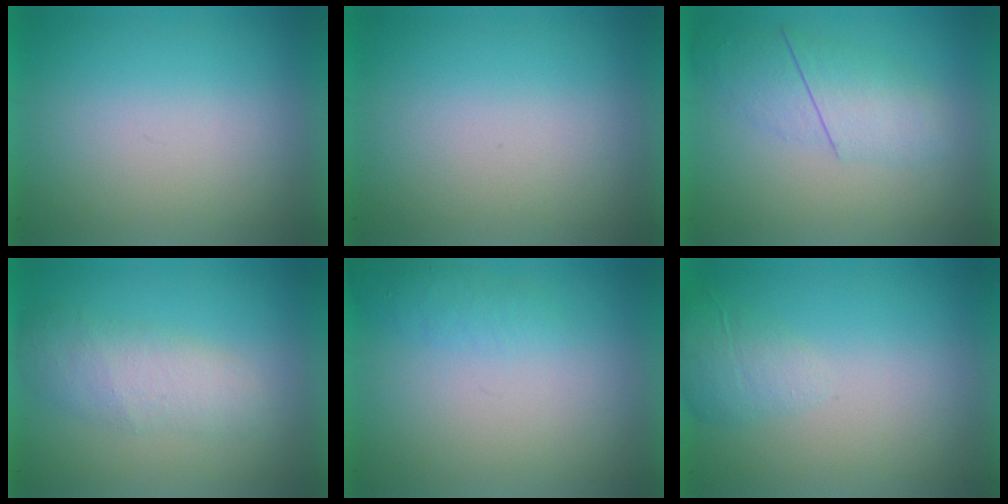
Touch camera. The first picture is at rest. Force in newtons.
{"total": 0.0}
{"total": 2.4}
{"total": 2.6}
{"total": 1.3}
{"total": 2.1}